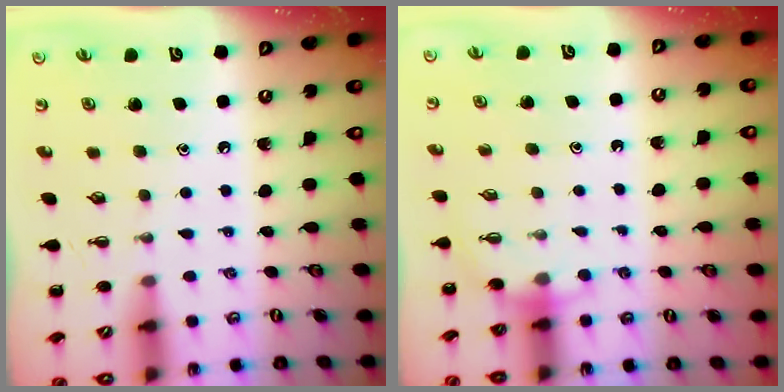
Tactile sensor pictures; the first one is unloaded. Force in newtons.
{"total": 4.2, "press": 4.0, "slide": 1.3}